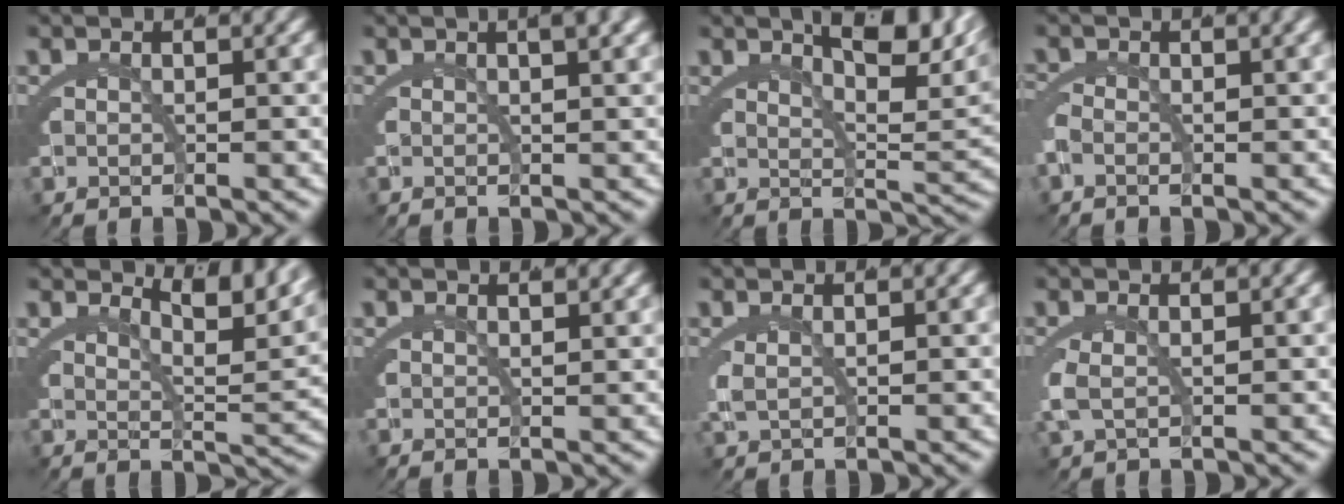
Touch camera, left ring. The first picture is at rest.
{"total": 1.9, "force": [0.8, 0.0, 1.7], "torque": [-0.020, 0.009, 0.012]}
{"total": 8.0, "force": [5.4, 1.1, 5.9], "torque": [-0.056, 0.018, 0.076]}
{"total": 1.2, "force": [-0.1, 0.0, 1.2], "torque": [-0.026, 0.000, -0.002]}
{"total": 5.8, "force": [4.3, 0.3, 3.9], "torque": [-0.041, 0.004, 0.065]}
{"total": 1.0, "force": [1.0, -0.1, 0.3], "torque": [-0.002, -0.002, 0.015]}
{"total": 1.4, "force": [0.6, 0.2, 1.2], "torque": [-0.038, -0.009, 0.022]}
{"total": 1.9, "force": [0.3, 0.4, 1.8], "torque": [-0.051, -0.008, 0.014]}